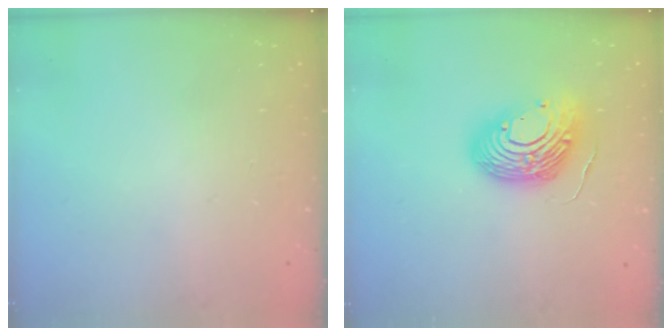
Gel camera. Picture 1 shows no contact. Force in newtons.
{"total": 14.0, "press": 13.9, "slide": 2.3}